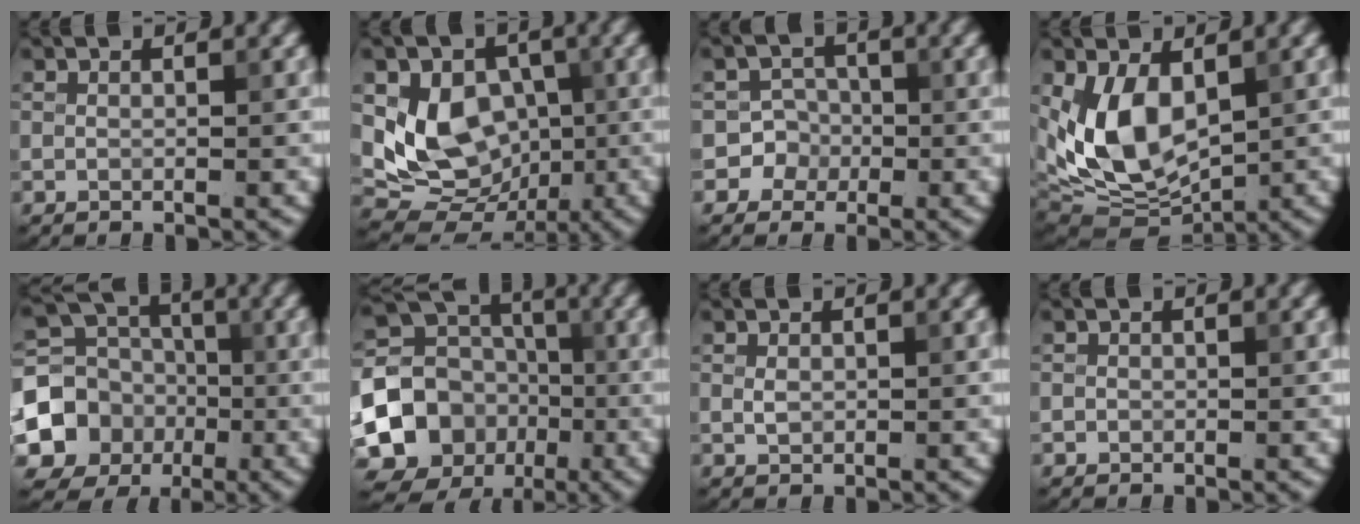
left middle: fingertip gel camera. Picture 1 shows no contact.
{"total": 7.6, "force": [0.3, 6.2, 4.5], "torque": [-0.076, -0.016, 0.009]}
{"total": 3.8, "force": [-1.3, 3.6, 0.0], "torque": [0.031, 0.009, -0.035]}
{"total": 7.8, "force": [0.9, 4.8, 6.1], "torque": [-0.130, -0.010, 0.020]}
{"total": 9.5, "force": [-2.1, 8.5, 3.5], "torque": [-0.068, -0.019, -0.058]}
{"total": 14.5, "force": [-3.6, 13.1, 5.0], "torque": [-0.115, -0.017, -0.077]}
{"total": 1.0, "force": [0.1, 0.7, 0.6], "torque": [-0.014, 0.000, 0.003]}
{"total": 0.6, "force": [-0.1, 0.5, 0.0], "torque": [0.004, -0.004, -0.002]}